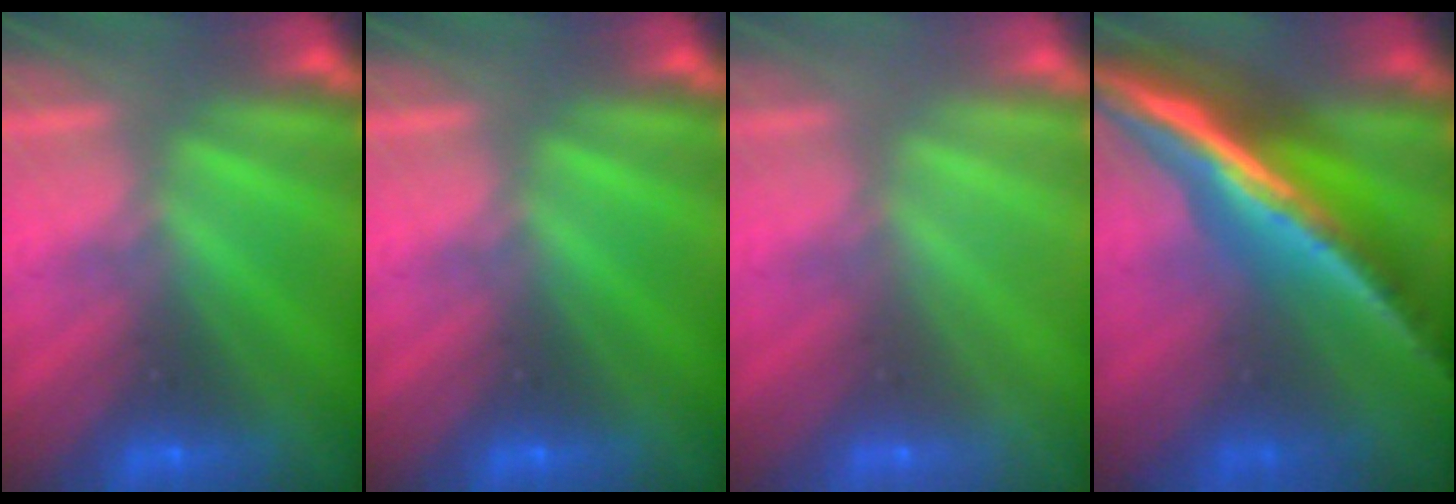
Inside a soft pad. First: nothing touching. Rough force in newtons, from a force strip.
{"total": 0.0}
{"total": 3.3}
{"total": 7.1}